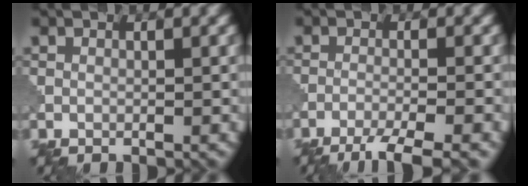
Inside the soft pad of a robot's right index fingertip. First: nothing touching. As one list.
[{"total": 4.8, "force": [-3.4, 0.7, 3.3], "torque": [-0.053, 0.000, -0.069]}]